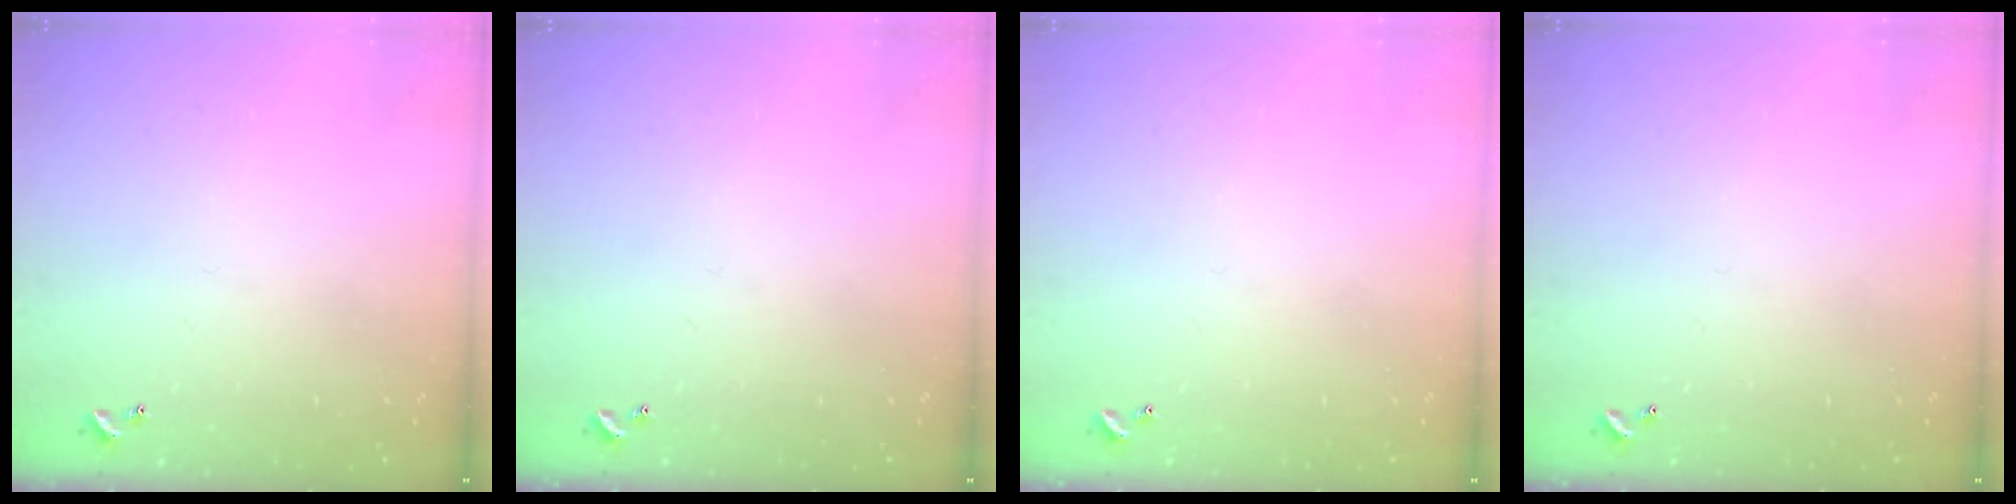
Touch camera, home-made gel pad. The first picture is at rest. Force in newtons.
{"total": 0.0}
{"total": 0.0}
{"total": 0.0}